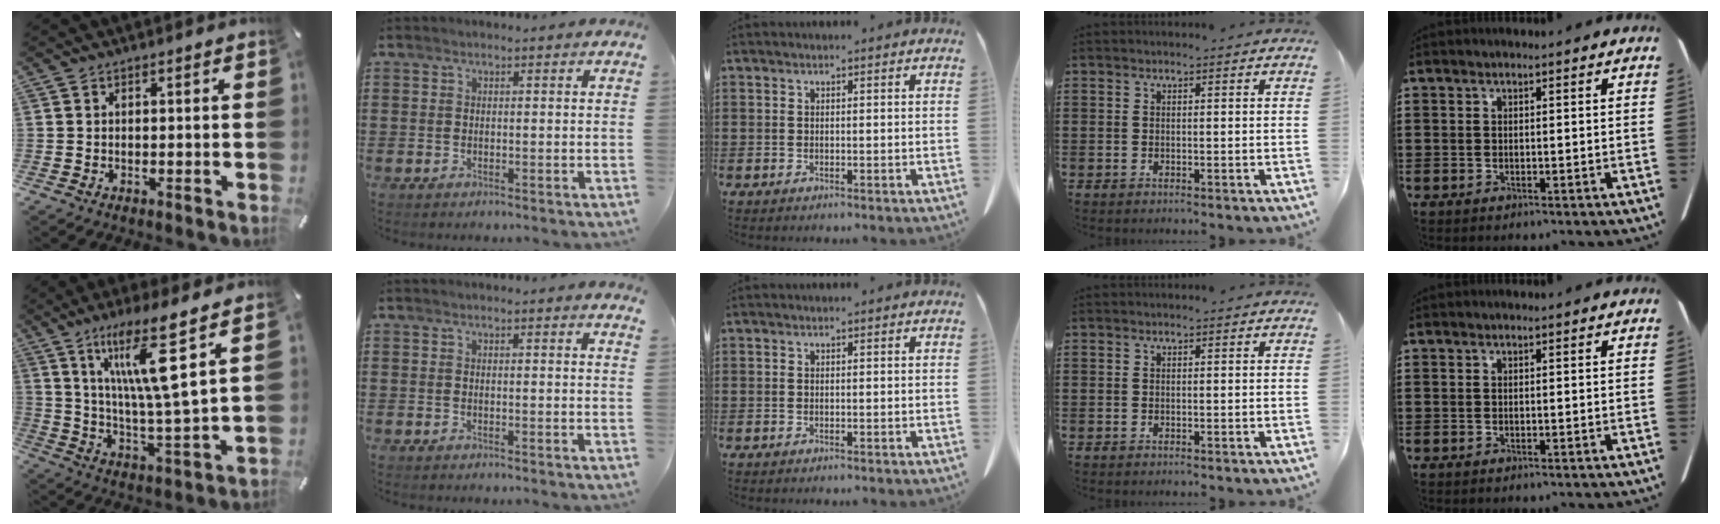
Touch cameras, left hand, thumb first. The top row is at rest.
{"thumb": {"total": 15.1, "force": [8.4, 1.6, 12.4], "torque": [-0.227, -0.032, 0.130]}, "index": {"total": 0.9, "force": [0.8, -0.2, 0.4], "torque": [-0.010, -0.003, 0.015]}}